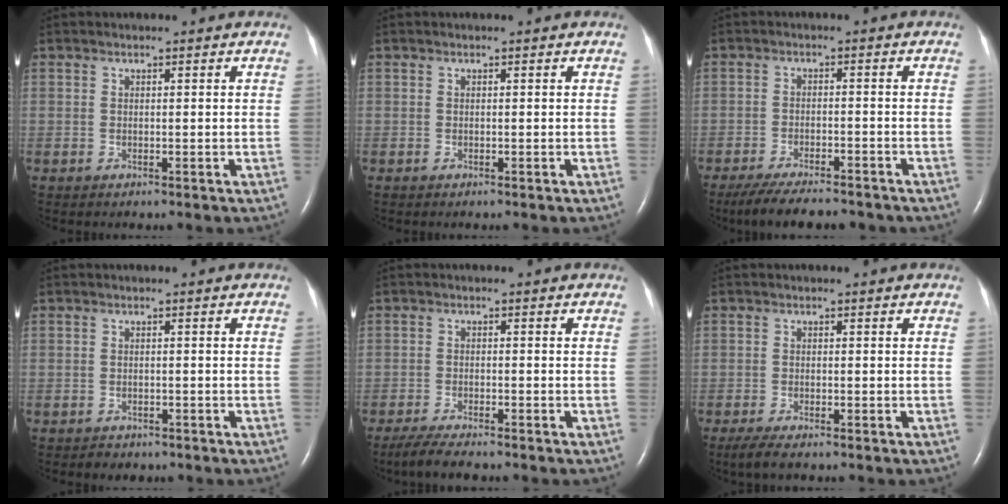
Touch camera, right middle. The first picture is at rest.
{"total": 0.0}
{"total": 11.0, "force": [-9.6, 2.2, 5.0], "torque": [-0.082, -0.014, -0.142]}
{"total": 1.7, "force": [-1.4, 1.0, 0.2], "torque": [-0.010, 0.001, -0.018]}
{"total": 4.9, "force": [-4.1, 0.5, 2.7], "torque": [-0.056, -0.016, -0.070]}
{"total": 2.9, "force": [-2.3, 0.3, 1.7], "torque": [-0.045, -0.011, -0.042]}